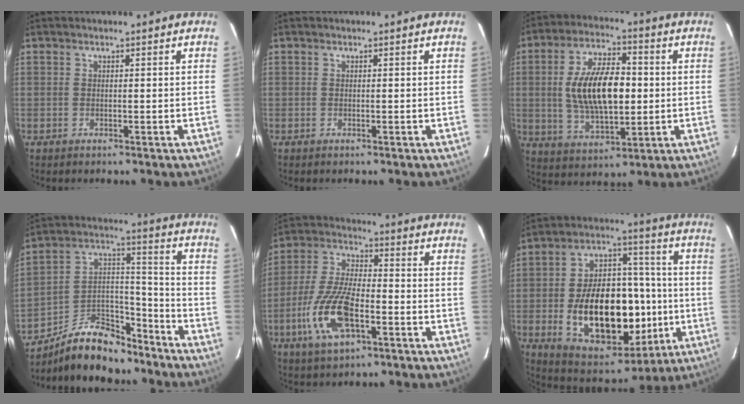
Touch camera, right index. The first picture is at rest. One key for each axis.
{"total": 0.0}
{"total": 15.5, "fx": 0.5, "fy": 7.5, "fz": 13.5, "tx": -0.251, "ty": 0.009, "tz": 0.016}
{"total": 15.4, "fx": -11.8, "fy": 7.4, "fz": 6.6, "tx": -0.129, "ty": 0.055, "tz": -0.185}
{"total": 14.4, "fx": -5.5, "fy": 5.8, "fz": 12.0, "tx": -0.263, "ty": -0.007, "tz": -0.102}
{"total": 24.6, "fx": -4.7, "fy": 15.0, "fz": 18.9, "tx": -0.338, "ty": 0.029, "tz": -0.046}